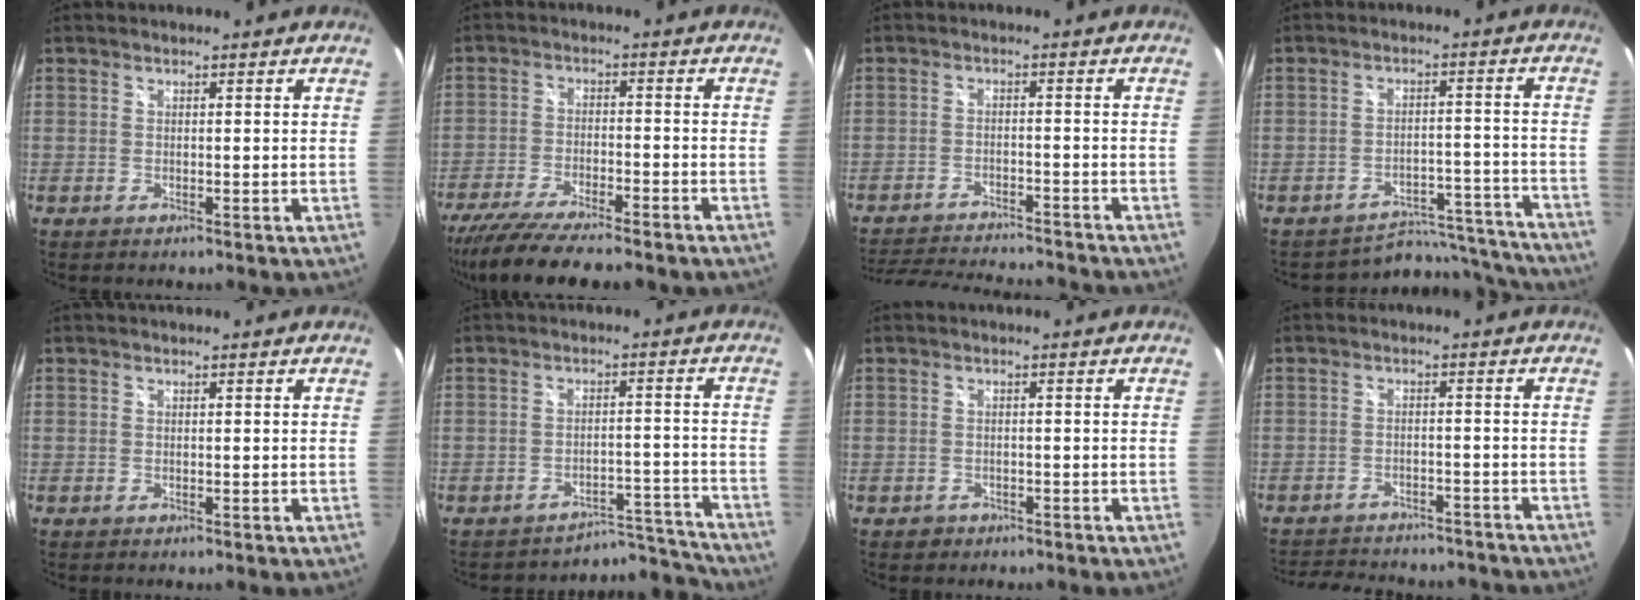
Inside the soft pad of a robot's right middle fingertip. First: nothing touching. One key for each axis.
{"total": 14.6, "fx": -12.2, "fy": 2.2, "fz": 7.8, "tx": -0.161, "ty": -0.041, "tz": -0.198}
{"total": 15.8, "fx": -14.4, "fy": 2.7, "fz": 6.2, "tx": -0.130, "ty": -0.011, "tz": -0.209}
{"total": 12.6, "fx": -12.3, "fy": 2.7, "fz": 0.2, "tx": 0.001, "ty": 0.040, "tz": -0.164}
{"total": 0.0}
{"total": 8.0, "fx": -7.9, "fy": 0.8, "fz": -1.3, "tx": 0.025, "ty": 0.040, "tz": -0.110}
{"total": 1.7, "fx": -1.0, "fy": 1.4, "fz": 0.4, "tx": -0.011, "ty": 0.001, "tz": -0.011}
{"total": 16.2, "fx": -14.0, "fy": 5.4, "fz": 6.1, "tx": -0.126, "ty": 0.001, "tz": -0.180}